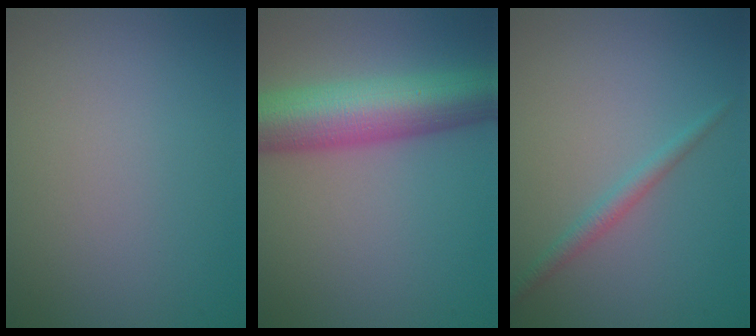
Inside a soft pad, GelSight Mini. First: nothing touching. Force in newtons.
{"total": 9.3, "press": 9.3, "slide": 0.2}
{"total": 1.6, "press": 1.6, "slide": 0.1}